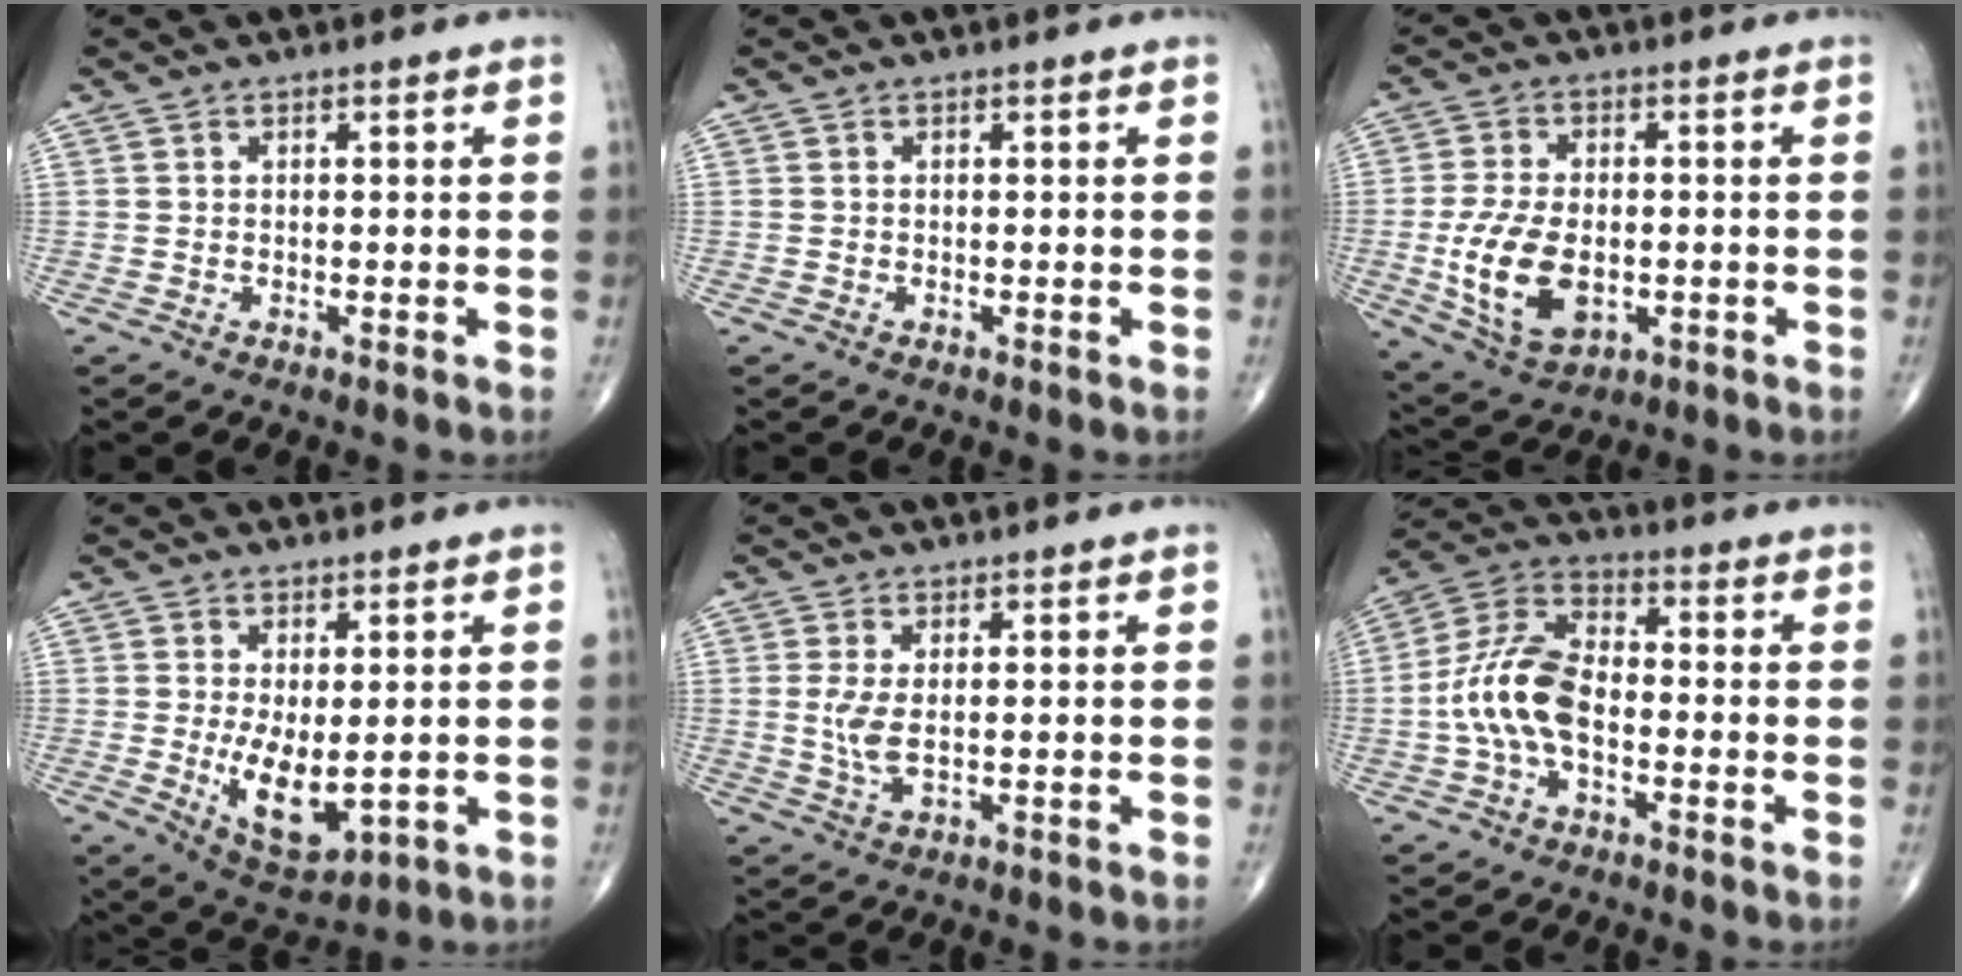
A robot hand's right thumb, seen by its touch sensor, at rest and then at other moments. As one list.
[{"total": 0.0}, {"total": 12.7, "force": [-2.2, 7.6, 9.9], "torque": [-0.186, -0.005, -0.029]}, {"total": 8.8, "force": [-0.6, 4.1, 7.7], "torque": [-0.118, -0.025, 0.006]}, {"total": 3.7, "force": [0.2, 1.2, 3.5], "torque": [-0.090, -0.011, 0.009]}, {"total": 12.1, "force": [-2.1, 6.7, 9.8], "torque": [-0.201, 0.040, -0.049]}]